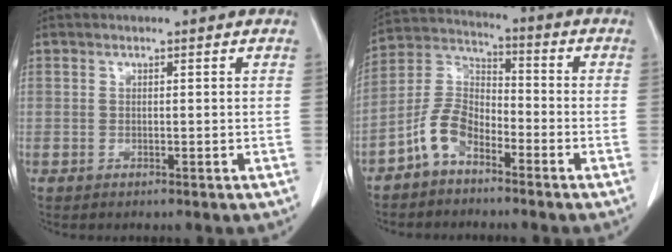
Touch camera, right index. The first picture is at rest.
{"total": 4.8, "force": [-2.9, 2.6, 2.9], "torque": [-0.066, 0.012, -0.057]}